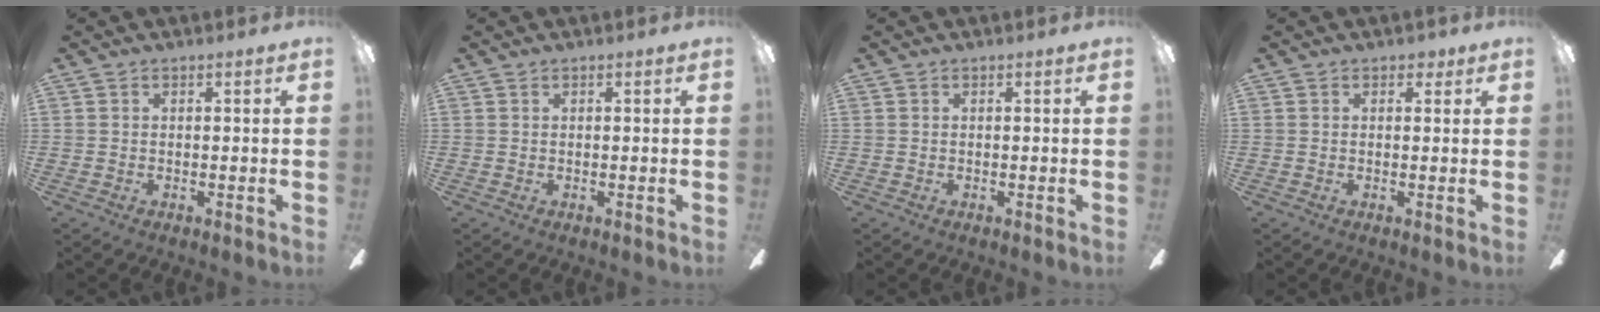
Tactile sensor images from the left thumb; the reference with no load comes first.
{"total": 0.0}
{"total": 0.0}
{"total": 1.7, "force": [0.9, 1.3, 0.7], "torque": [0.003, -0.001, 0.014]}